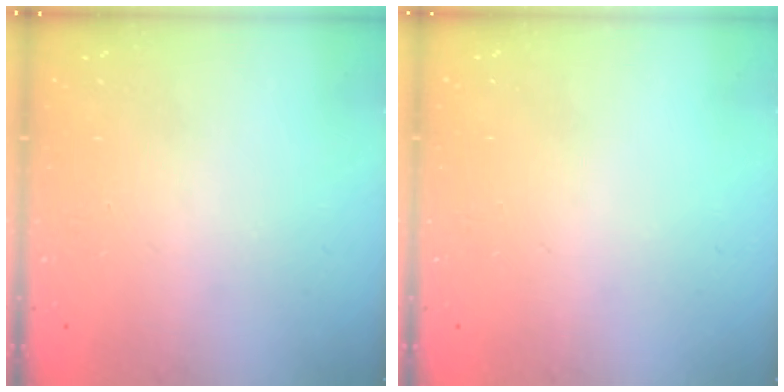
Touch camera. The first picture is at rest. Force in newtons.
{"total": 0.0}